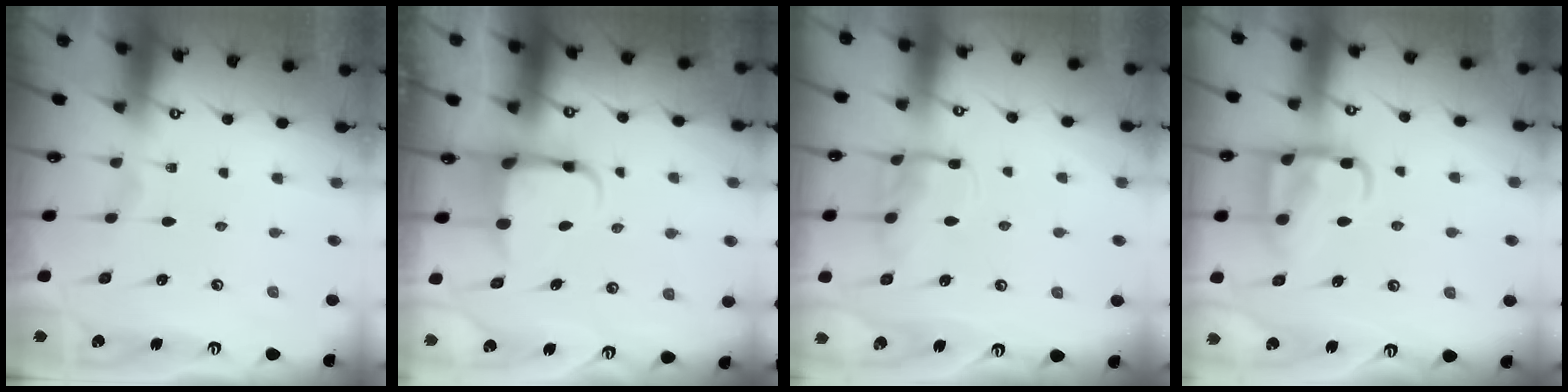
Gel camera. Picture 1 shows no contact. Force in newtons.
{"total": 3.8, "press": 3.7, "slide": 0.7}
{"total": 10.3, "press": 10.2, "slide": 0.8}
{"total": 14.0, "press": 13.9, "slide": 1.4}